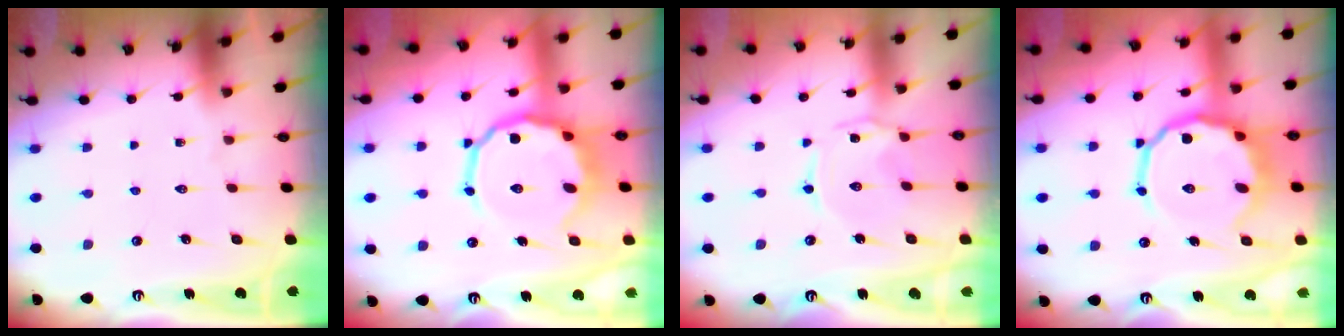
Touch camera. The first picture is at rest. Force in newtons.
{"total": 12.0, "press": 11.6, "slide": 3.1}
{"total": 1.3, "press": 1.3, "slide": 0.2}
{"total": 12.0, "press": 11.6, "slide": 3.1}